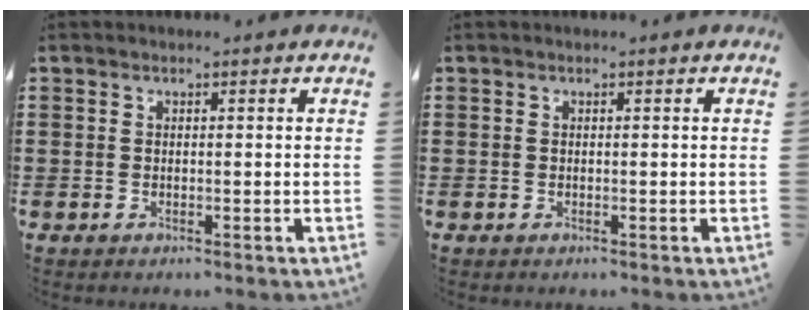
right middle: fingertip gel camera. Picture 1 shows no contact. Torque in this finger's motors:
{"motor_torque": [0.00, 0.00, 0.00, 0.00]}